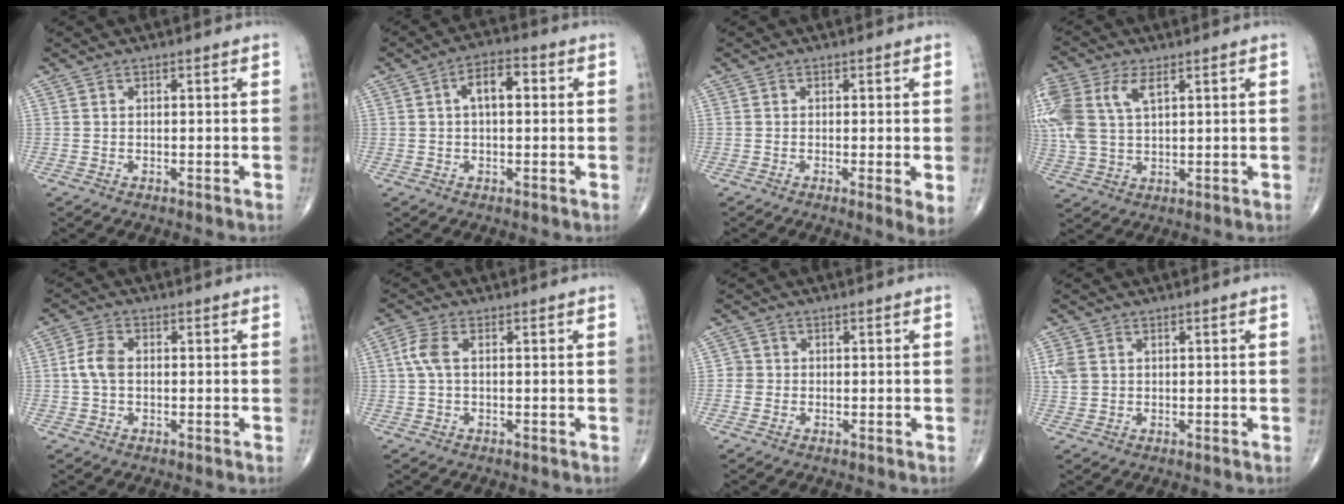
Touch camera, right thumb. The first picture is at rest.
{"total": 6.1, "force": [1.0, 3.1, 5.2], "torque": [-0.077, 0.018, 0.008]}
{"total": 3.1, "force": [-0.2, 0.5, 3.0], "torque": [-0.052, -0.013, -0.009]}
{"total": 14.8, "force": [5.1, 8.5, 11.0], "torque": [-0.282, 0.011, 0.100]}
{"total": 4.4, "force": [0.1, 2.8, 3.4], "torque": [-0.077, 0.011, -0.005]}
{"total": 3.9, "force": [0.6, 1.9, 3.3], "torque": [-0.095, 0.012, 0.008]}
{"total": 1.7, "force": [-0.2, 1.7, 0.1], "torque": [0.014, 0.008, -0.008]}
{"total": 3.6, "force": [0.9, 2.8, 2.1], "torque": [-0.046, 0.004, 0.022]}